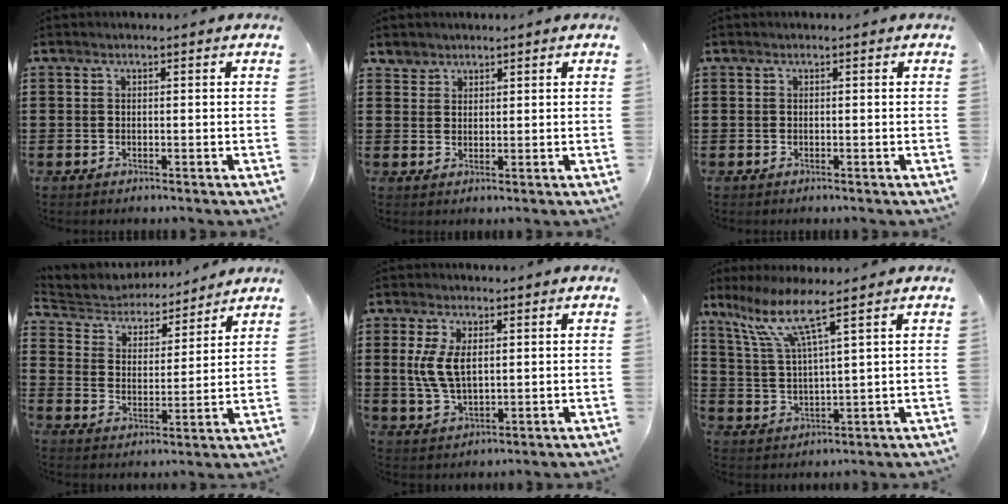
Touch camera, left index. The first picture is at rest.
{"total": 2.2, "force": [1.9, 1.2, -0.1], "torque": [-0.006, 0.006, 0.037]}
{"total": 0.0}
{"total": 4.4, "force": [4.2, 1.1, 0.2], "torque": [-0.032, -0.032, 0.068]}
{"total": 6.5, "force": [1.2, 3.4, 5.4], "torque": [-0.126, 0.004, 0.017]}
{"total": 9.0, "force": [5.8, 0.8, 6.8], "torque": [-0.158, -0.017, 0.098]}